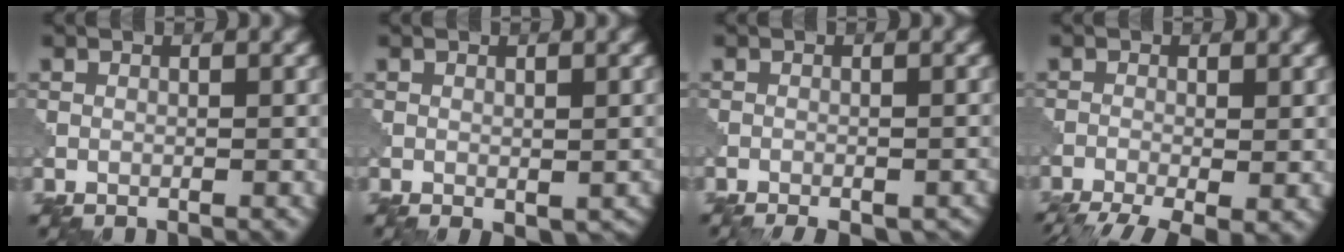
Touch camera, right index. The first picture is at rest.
{"total": 1.5, "force": [-0.2, 0.9, 1.2], "torque": [-0.017, -0.009, 0.001]}
{"total": 4.6, "force": [-3.6, 1.7, 2.3], "torque": [-0.028, -0.007, -0.040]}
{"total": 6.2, "force": [-4.0, 1.7, 4.4], "torque": [-0.077, -0.020, -0.070]}